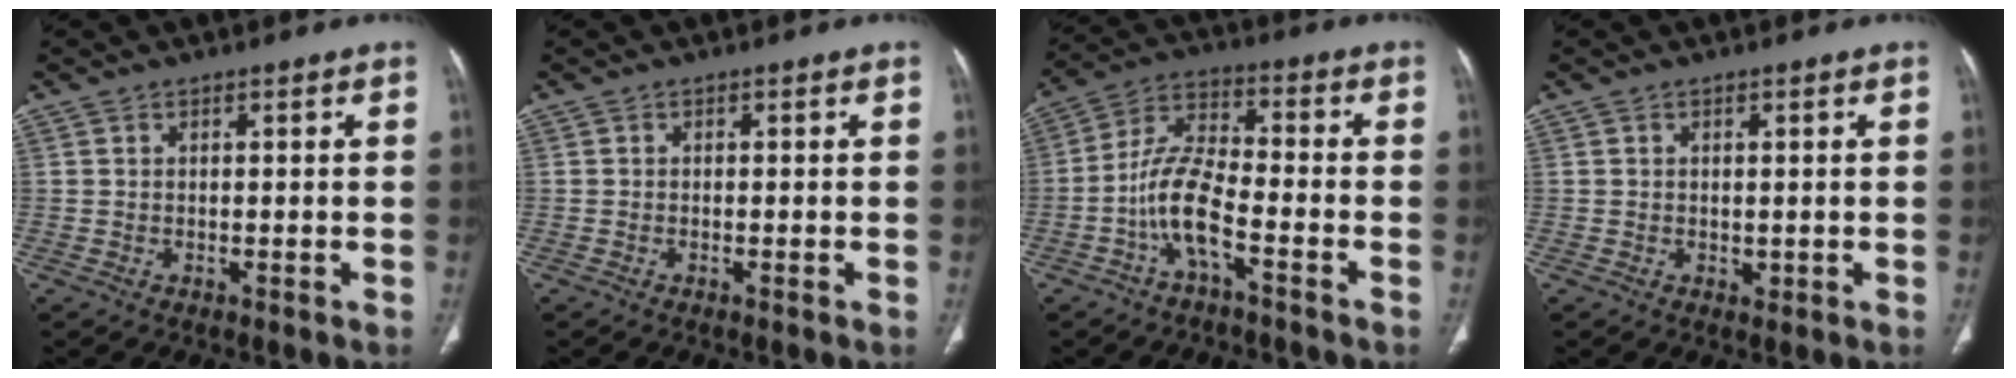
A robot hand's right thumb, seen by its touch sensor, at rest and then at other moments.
{"total": 0.0}
{"total": 9.6, "force": [-4.3, 3.2, 8.0], "torque": [-0.167, 0.044, -0.087]}
{"total": 0.8, "force": [0.1, 0.7, 0.4], "torque": [-0.005, -0.002, 0.003]}